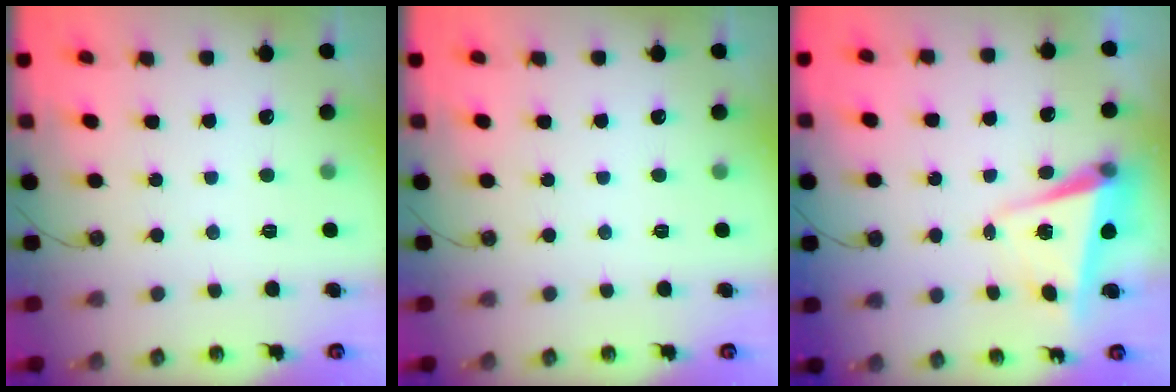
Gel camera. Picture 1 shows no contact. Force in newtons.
{"total": 0.0}
{"total": 5.4, "press": 5.3, "slide": 0.8}